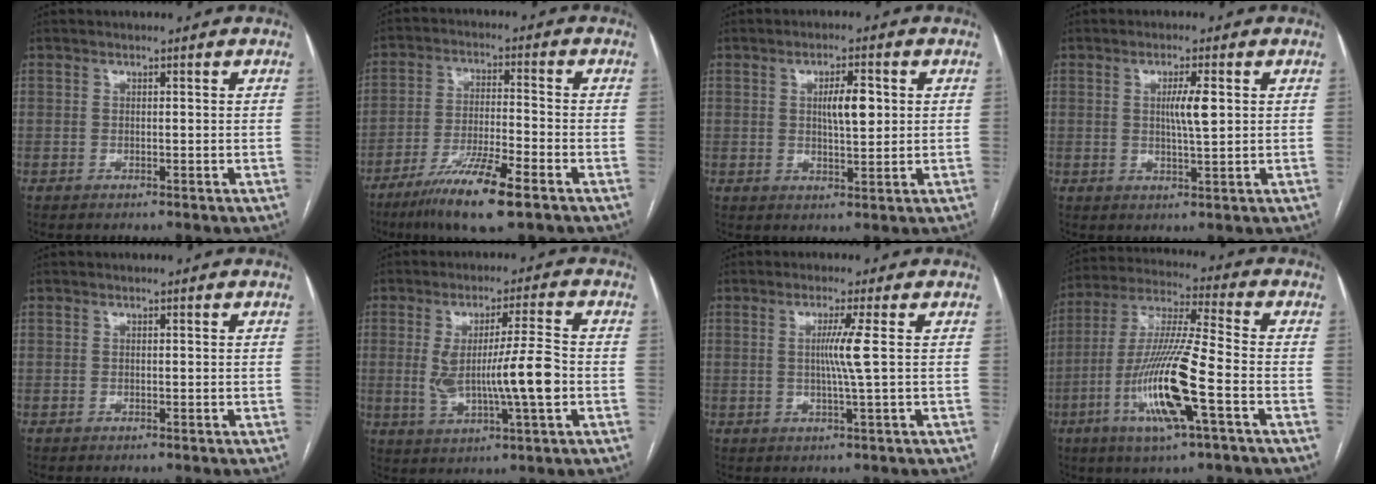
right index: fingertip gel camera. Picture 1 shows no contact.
{"total": 11.1, "force": [-6.9, 0.9, 8.6], "torque": [-0.164, -0.026, -0.122]}
{"total": 5.2, "force": [1.0, 1.4, 4.9], "torque": [-0.083, 0.005, 0.019]}
{"total": 4.3, "force": [0.8, 0.3, 4.2], "torque": [-0.073, -0.003, 0.013]}
{"total": 0.0}
{"total": 10.7, "force": [-1.0, 0.5, 10.6], "torque": [-0.195, 0.001, -0.016]}
{"total": 4.2, "force": [0.4, -1.4, 3.9], "torque": [-0.074, -0.007, 0.006]}
{"total": 15.9, "force": [-5.5, 0.7, 14.9], "torque": [-0.306, -0.014, -0.104]}